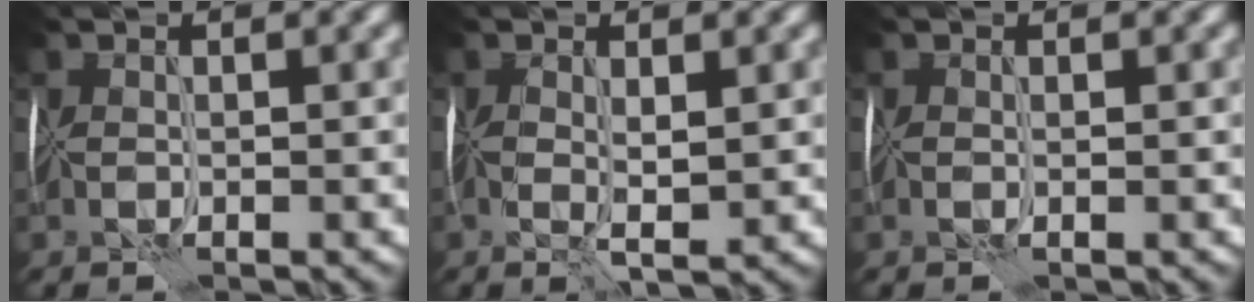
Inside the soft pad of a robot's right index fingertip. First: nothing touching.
{"total": 2.8, "force": [0.2, 1.0, 2.6], "torque": [-0.053, -0.007, 0.005]}
{"total": 0.0}